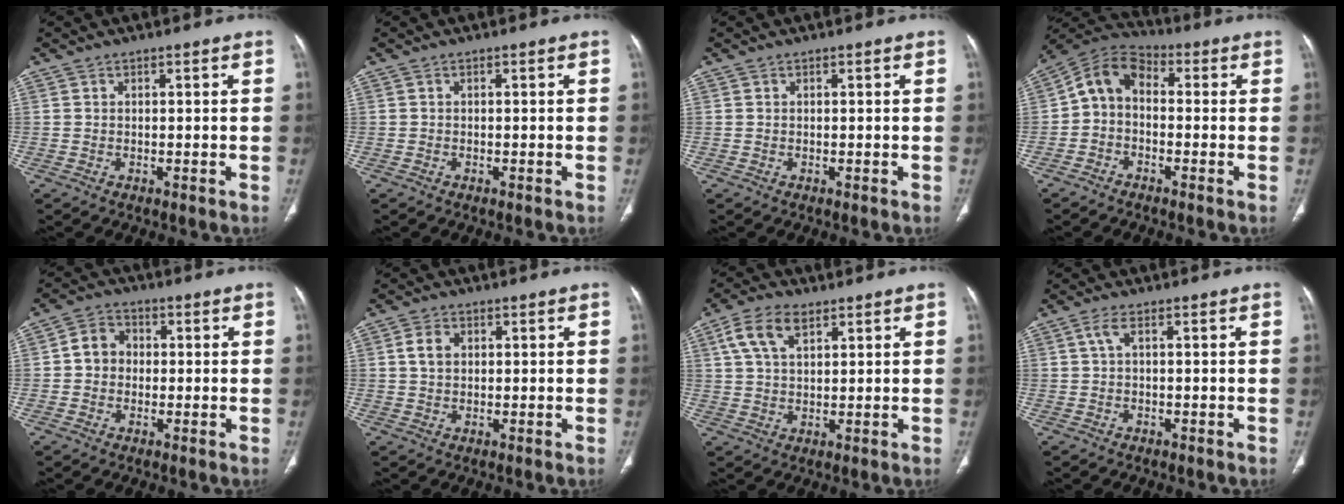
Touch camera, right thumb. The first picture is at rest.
{"total": 0.0}
{"total": 0.0}
{"total": 7.9, "force": [-0.5, 5.6, 5.6], "torque": [-0.085, 0.034, -0.029]}
{"total": 5.2, "force": [0.0, 4.6, 2.6], "torque": [-0.026, 0.015, -0.010]}
{"total": 3.5, "force": [0.8, 2.5, 2.3], "torque": [-0.038, 0.002, 0.016]}
{"total": 7.6, "force": [3.7, 4.0, 5.3], "torque": [-0.098, 0.001, 0.071]}
{"total": 1.7, "force": [0.3, 0.6, 1.6], "torque": [-0.036, 0.009, 0.004]}